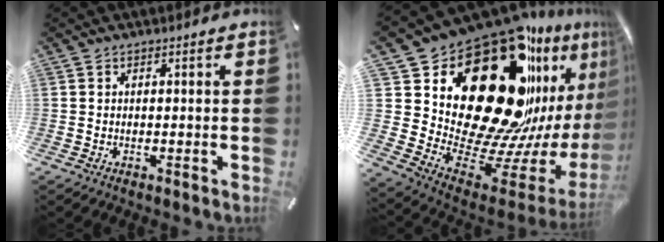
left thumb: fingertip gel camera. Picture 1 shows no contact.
{"total": 35.6, "force": [16.4, 20.0, 24.4], "torque": [-0.314, -0.226, 0.354]}